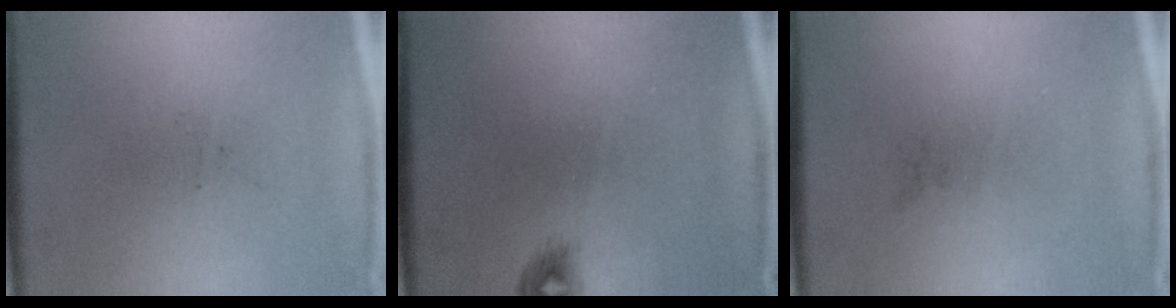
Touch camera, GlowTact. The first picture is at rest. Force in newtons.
{"total": 0.9}
{"total": 0.0}